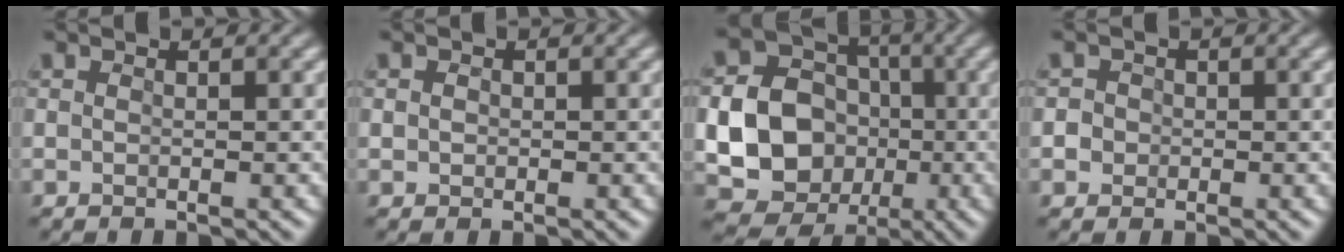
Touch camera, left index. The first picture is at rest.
{"total": 1.4, "force": [0.5, 1.2, 0.5], "torque": [0.012, 0.014, -0.010]}
{"total": 15.7, "force": [-2.6, 14.5, 5.4], "torque": [-0.121, -0.017, -0.048]}
{"total": 3.2, "force": [-0.6, 3.0, 0.9], "torque": [0.005, 0.018, -0.032]}